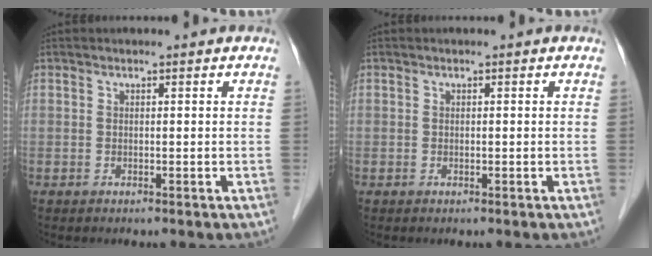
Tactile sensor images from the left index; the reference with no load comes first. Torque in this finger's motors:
{"motor_torque": [-0.04, 0.08, 0.00, -0.01]}